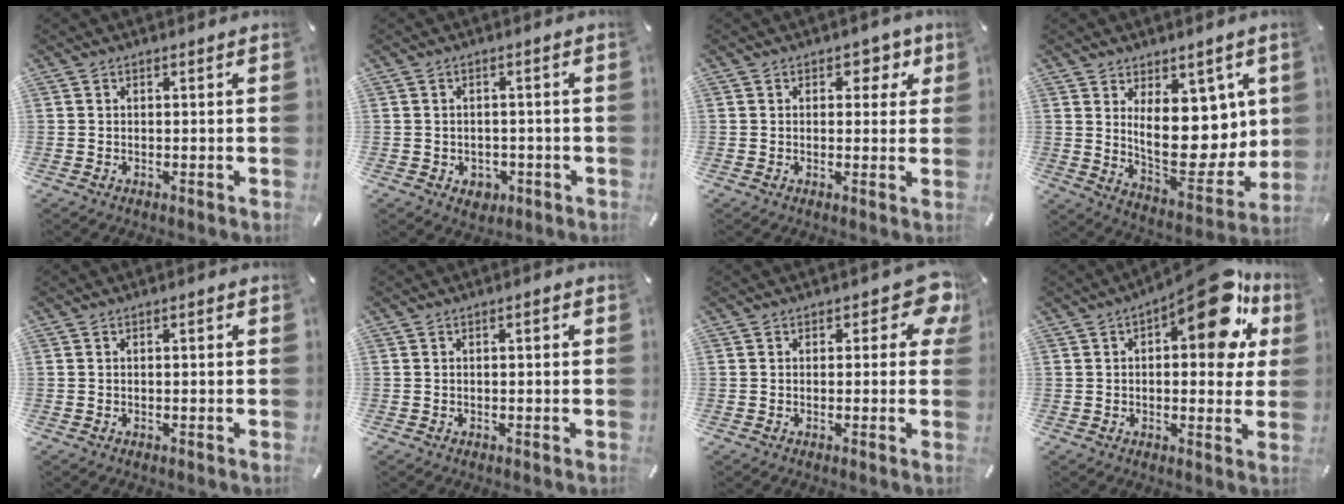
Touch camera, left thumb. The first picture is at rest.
{"total": 3.5, "force": [-1.1, 3.0, 1.4], "torque": [-0.016, 0.001, -0.020]}
{"total": 4.5, "force": [1.9, 3.2, 2.5], "torque": [-0.009, -0.008, 0.023]}
{"total": 16.4, "force": [5.0, 10.4, 11.8], "torque": [-0.154, -0.067, 0.094]}
{"total": 0.8, "force": [-0.2, 0.2, 0.7], "torque": [-0.014, 0.000, -0.003]}
{"total": 1.0, "force": [-0.2, 0.3, 1.0], "torque": [-0.018, 0.002, -0.004]}
{"total": 6.7, "force": [2.8, 3.6, 4.9], "torque": [-0.051, -0.010, 0.042]}
{"total": 17.3, "force": [8.2, 7.1, 13.5], "torque": [-0.171, -0.050, 0.127]}